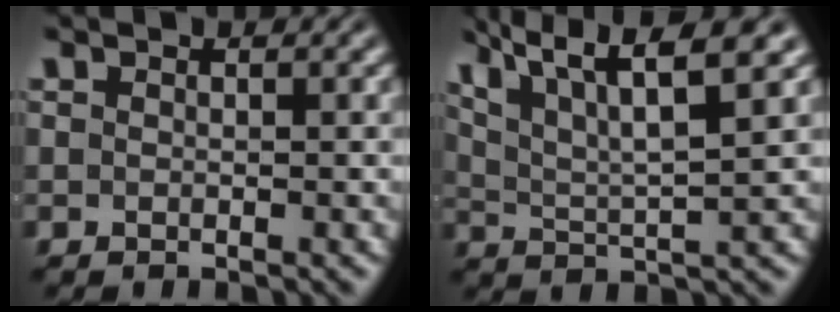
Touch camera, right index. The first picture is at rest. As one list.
[{"total": 7.3, "force": [3.8, 3.1, 5.4], "torque": [-0.090, -0.001, 0.065]}]